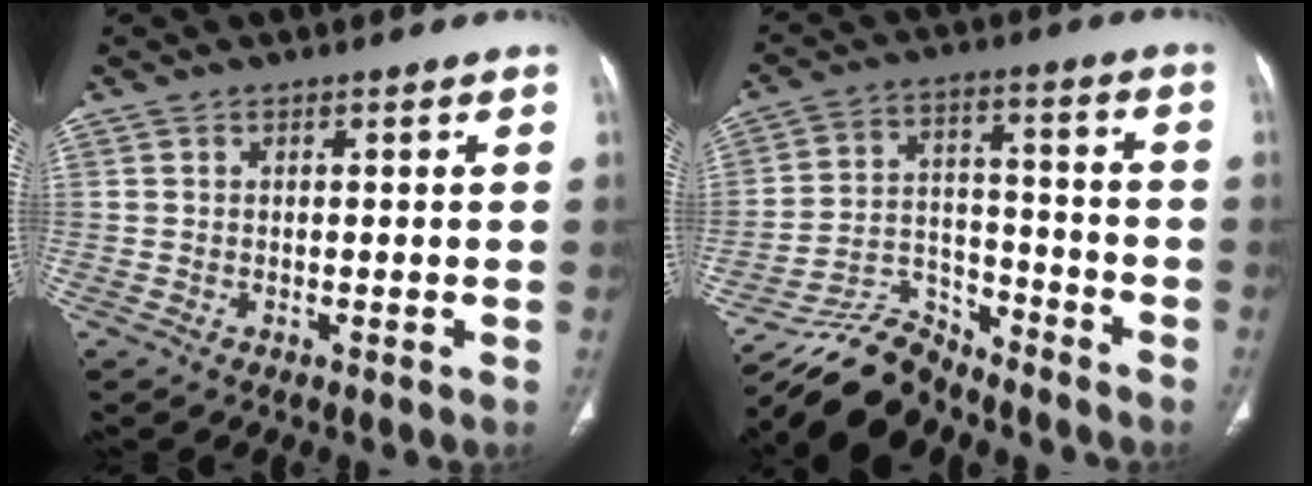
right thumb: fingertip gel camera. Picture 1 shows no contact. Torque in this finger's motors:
{"motor_torque": [2.08, -0.26, -0.11, -0.98, 0.00]}